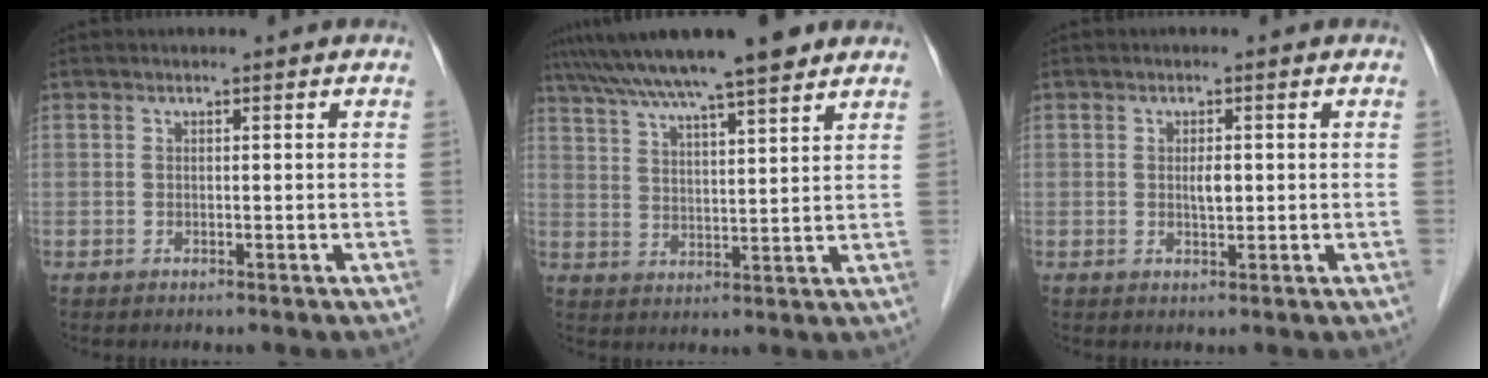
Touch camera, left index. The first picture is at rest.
{"total": 14.9, "force": [12.3, 0.8, 8.3], "torque": [-0.140, 0.029, 0.193]}
{"total": 1.7, "force": [0.2, 0.6, 1.6], "torque": [-0.031, 0.000, 0.005]}